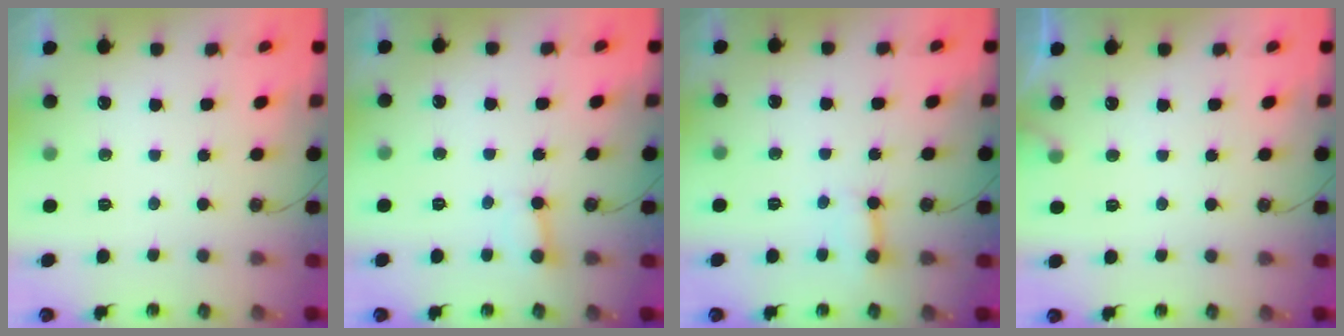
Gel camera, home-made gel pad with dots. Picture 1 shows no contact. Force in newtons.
{"total": 2.6, "press": 2.6, "slide": 0.2}
{"total": 3.3, "press": 3.3, "slide": 0.3}
{"total": 4.0, "press": 3.9, "slide": 0.3}